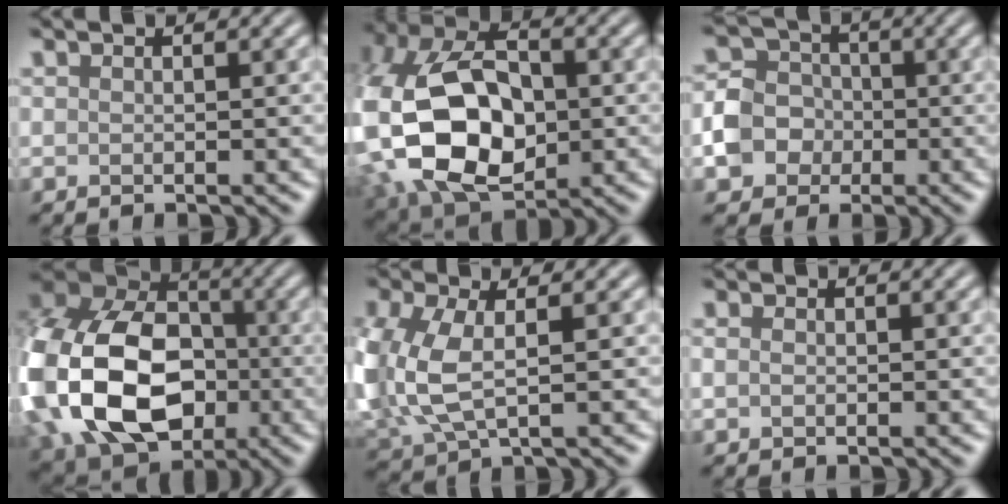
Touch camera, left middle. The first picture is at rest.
{"total": 16.9, "force": [-0.9, 12.2, 11.7], "torque": [-0.264, -0.033, 0.005]}
{"total": 6.1, "force": [-1.6, 5.4, 2.4], "torque": [-0.029, -0.001, -0.046]}
{"total": 19.5, "force": [-3.7, 14.8, 12.2], "torque": [-0.291, -0.019, -0.078]}
{"total": 7.8, "force": [0.1, 4.4, 6.4], "torque": [-0.183, -0.003, 0.003]}
{"total": 1.0, "force": [0.0, 0.8, 0.5], "torque": [-0.009, 0.000, -0.002]}